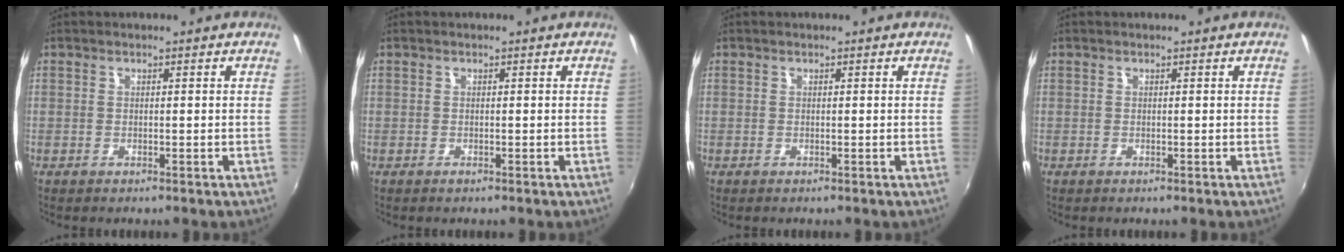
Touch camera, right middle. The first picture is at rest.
{"total": 0.0}
{"total": 0.0}
{"total": 0.0}